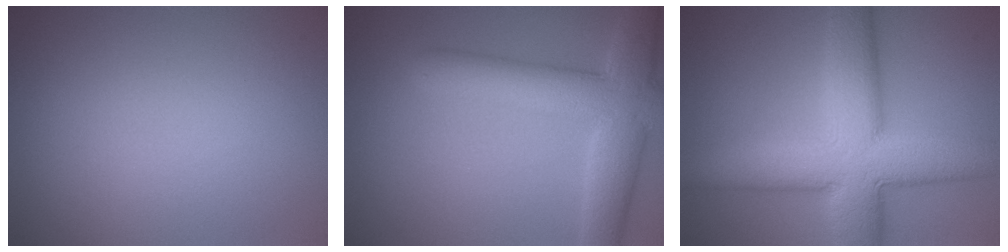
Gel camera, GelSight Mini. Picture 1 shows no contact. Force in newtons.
{"total": 7.3, "press": 7.2, "slide": 0.4}
{"total": 10.7, "press": 10.7, "slide": 0.4}